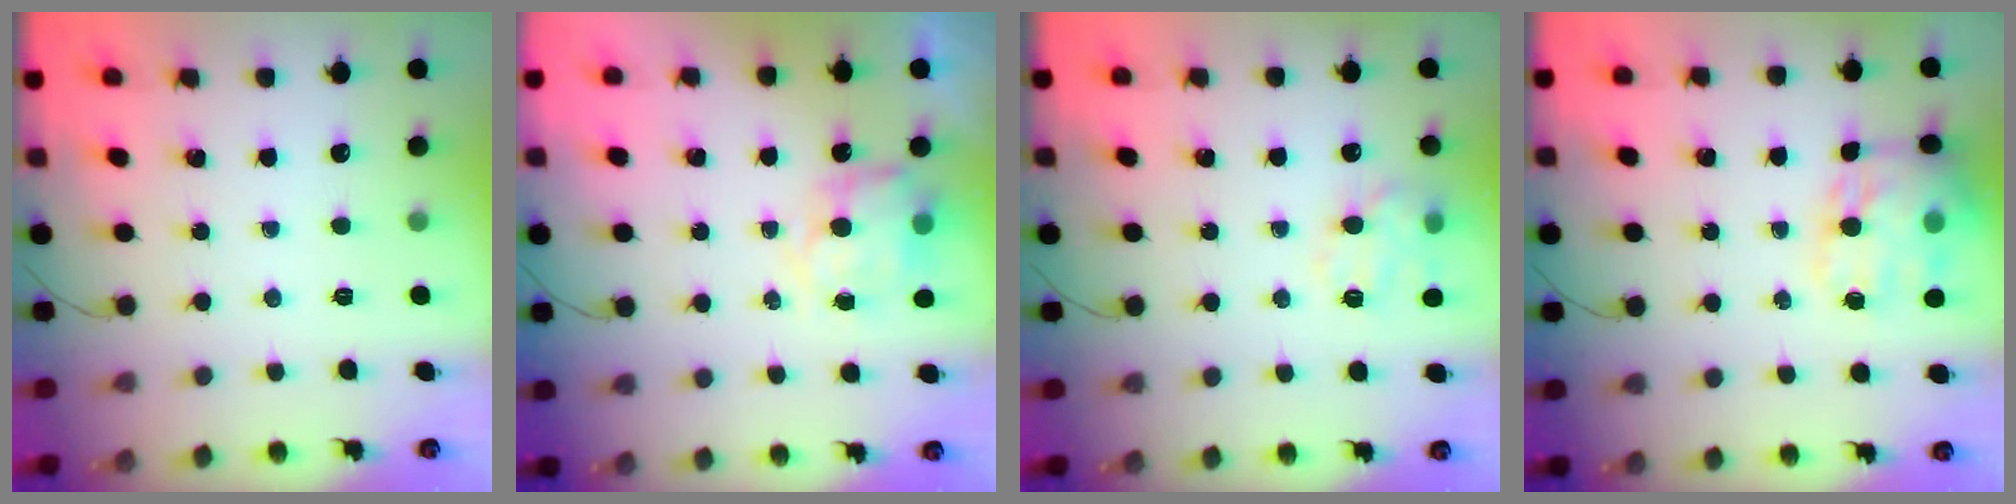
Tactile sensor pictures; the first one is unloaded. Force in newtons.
{"total": 8.3, "press": 8.2, "slide": 1.1}
{"total": 10.9, "press": 10.8, "slide": 1.5}
{"total": 15.6, "press": 15.4, "slide": 2.7}